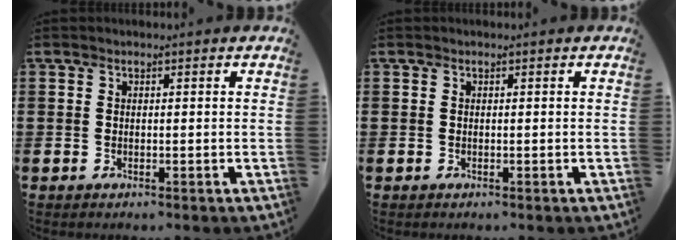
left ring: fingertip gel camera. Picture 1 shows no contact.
{"total": 0.0}